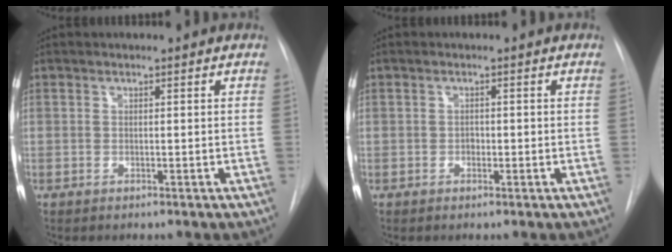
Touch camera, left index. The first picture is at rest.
{"total": 1.0, "force": [-0.6, 0.6, 0.4], "torque": [-0.004, -0.002, -0.013]}